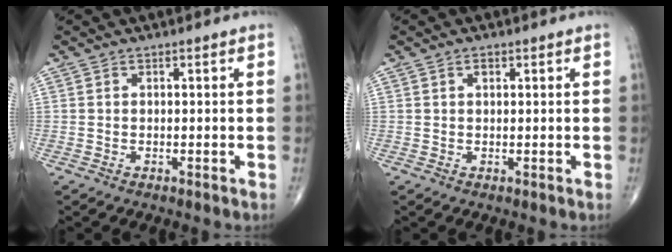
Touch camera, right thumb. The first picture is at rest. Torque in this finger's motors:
{"motor_torque": [0.10, -0.02, -0.06, -0.10, 0.01]}